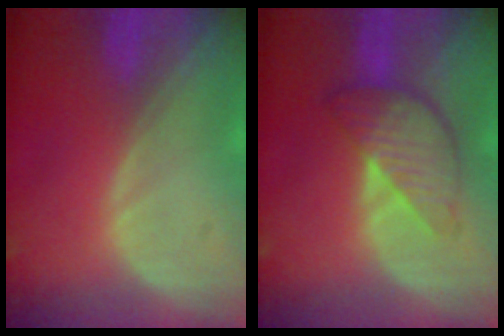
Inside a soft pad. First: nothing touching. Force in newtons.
{"total": 6.3, "press": 6.2, "slide": 0.4}